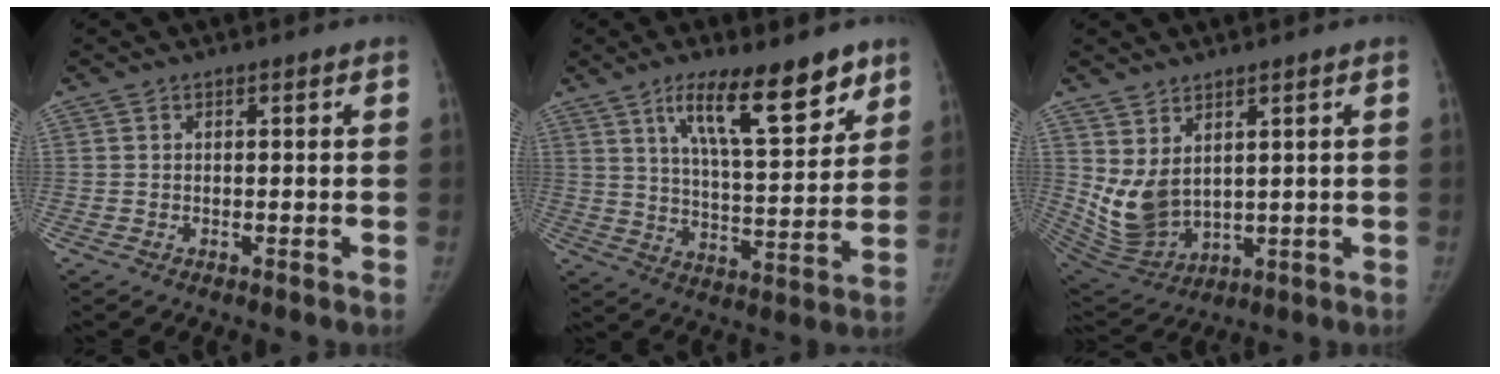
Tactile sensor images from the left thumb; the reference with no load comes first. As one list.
[{"total": 16.2, "force": [10.3, 4.8, 11.7], "torque": [-0.152, -0.055, 0.172]}, {"total": 9.3, "force": [3.2, 5.2, 6.9], "torque": [-0.125, -0.027, 0.086]}]